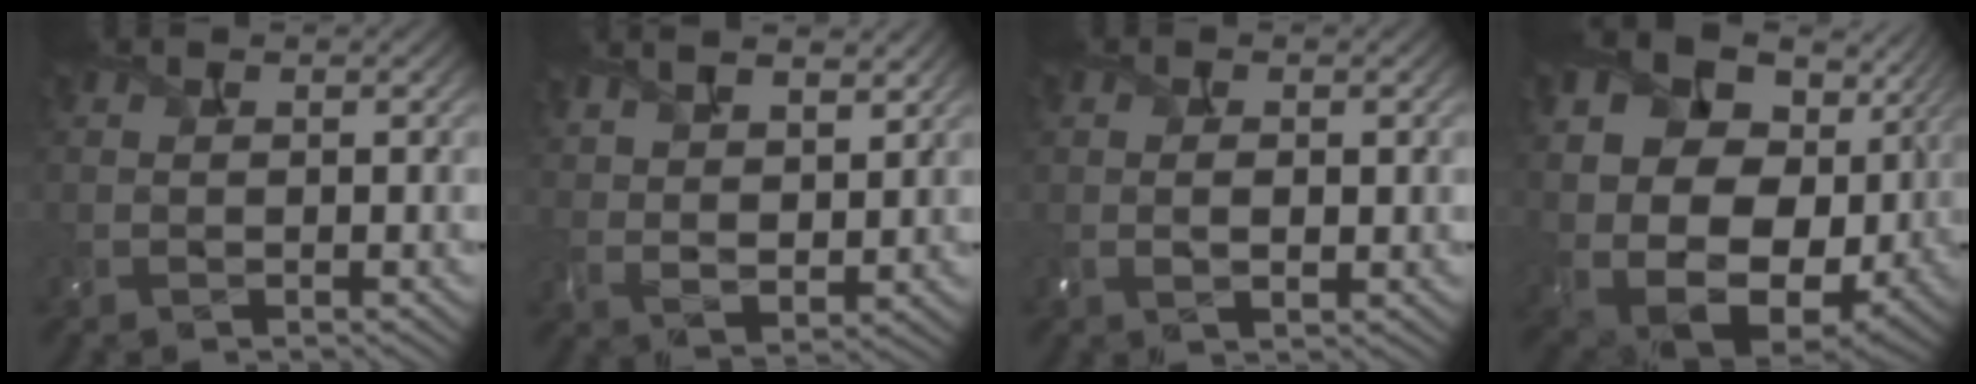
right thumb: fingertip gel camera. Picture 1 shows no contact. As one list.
[{"total": 7.8, "force": [5.4, 3.1, 4.7], "torque": [-0.105, 0.007, 0.097]}, {"total": 2.2, "force": [0.1, 1.2, 1.9], "torque": [-0.034, -0.004, 0.006]}, {"total": 19.6, "force": [3.3, 13.8, 13.5], "torque": [-0.282, -0.013, 0.094]}]